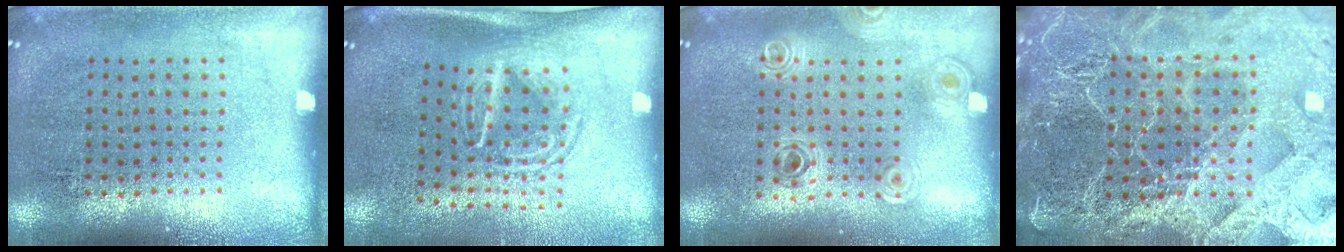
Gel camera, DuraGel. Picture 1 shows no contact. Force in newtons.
{"total": 1.6, "press": 1.2, "slide": 1.1}
{"total": 0.9, "press": 0.9, "slide": 0.0}
{"total": 5.4, "press": 4.8, "slide": 2.5}